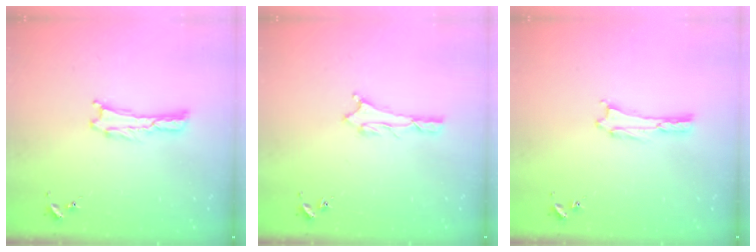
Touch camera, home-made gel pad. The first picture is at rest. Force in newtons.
{"total": 0.7, "press": 0.7, "slide": 0.2}
{"total": 0.5, "press": 0.5, "slide": 0.2}